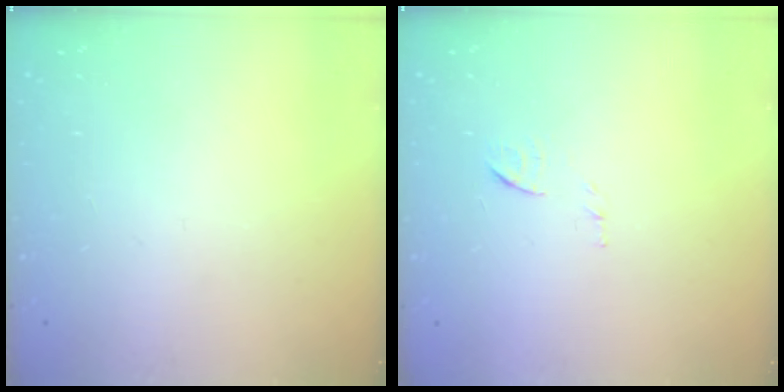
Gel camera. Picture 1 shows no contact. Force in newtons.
{"total": 6.9, "press": 6.9, "slide": 0.7}